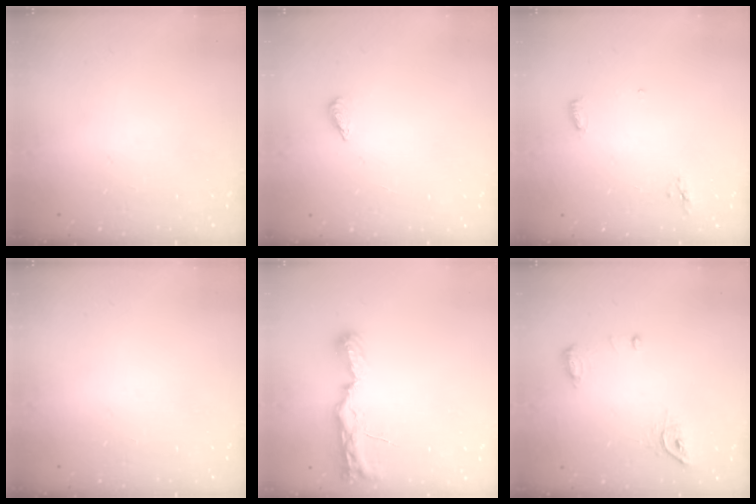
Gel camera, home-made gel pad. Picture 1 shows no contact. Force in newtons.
{"total": 2.3, "press": 2.2, "slide": 0.8}
{"total": 4.6, "press": 4.4, "slide": 1.1}
{"total": 0.0}
{"total": 7.7, "press": 7.7, "slide": 0.5}
{"total": 7.9, "press": 7.8, "slide": 1.3}